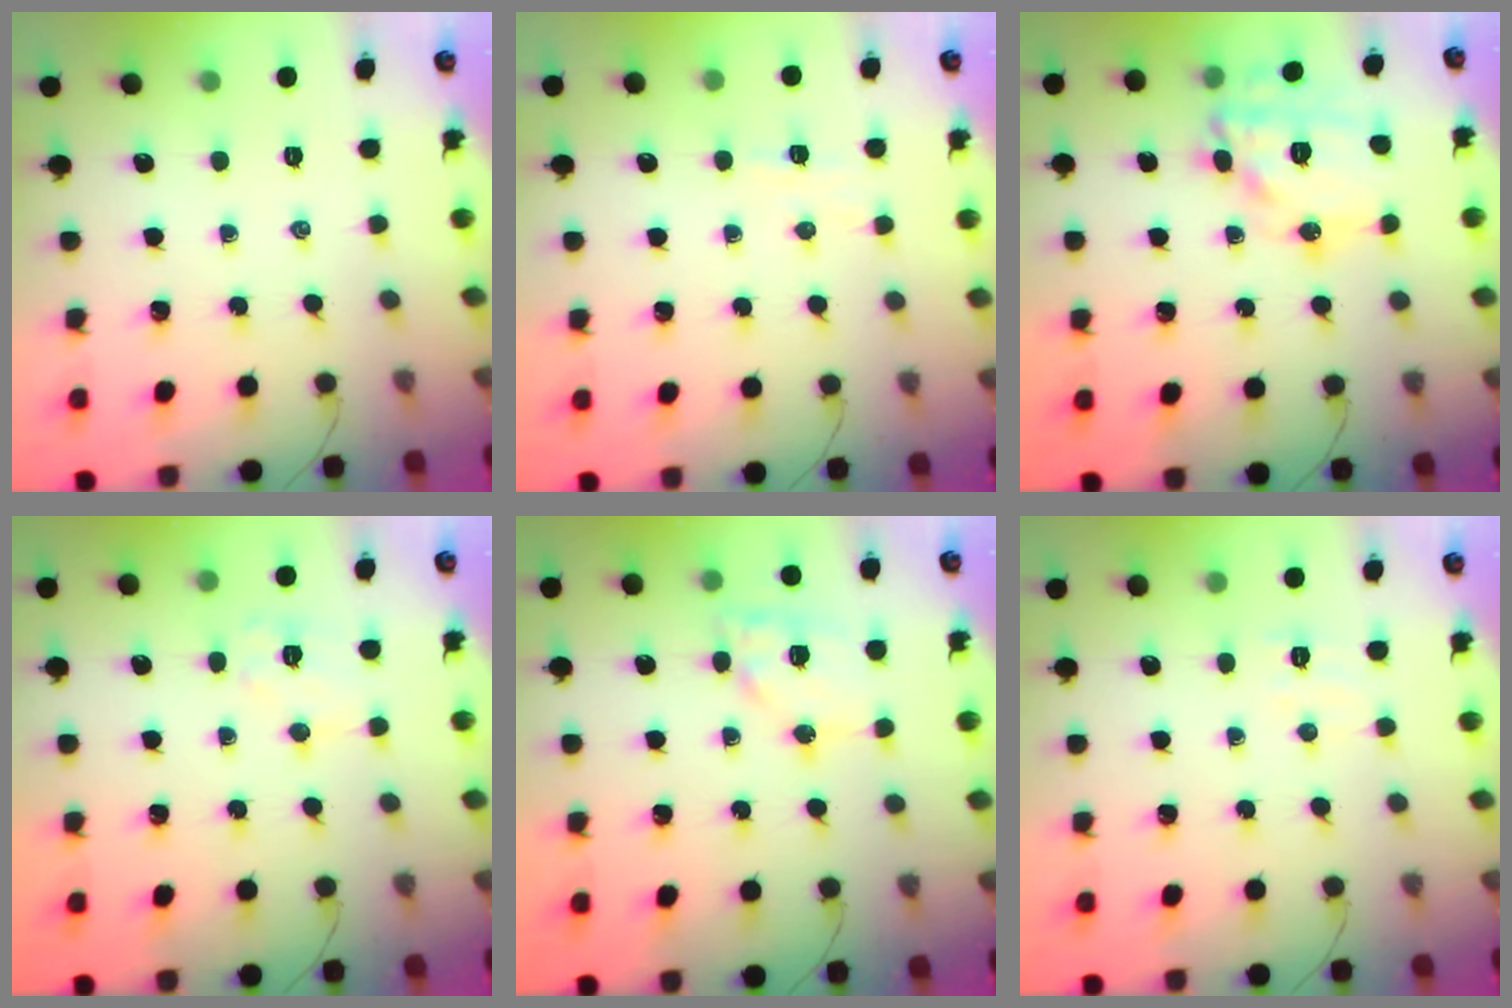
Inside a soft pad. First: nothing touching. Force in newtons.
{"total": 4.2, "press": 4.1, "slide": 1.1}
{"total": 15.8, "press": 15.8, "slide": 0.6}
{"total": 7.3, "press": 7.2, "slide": 1.0}
{"total": 12.2, "press": 11.9, "slide": 2.2}
{"total": 5.0, "press": 4.8, "slide": 1.2}